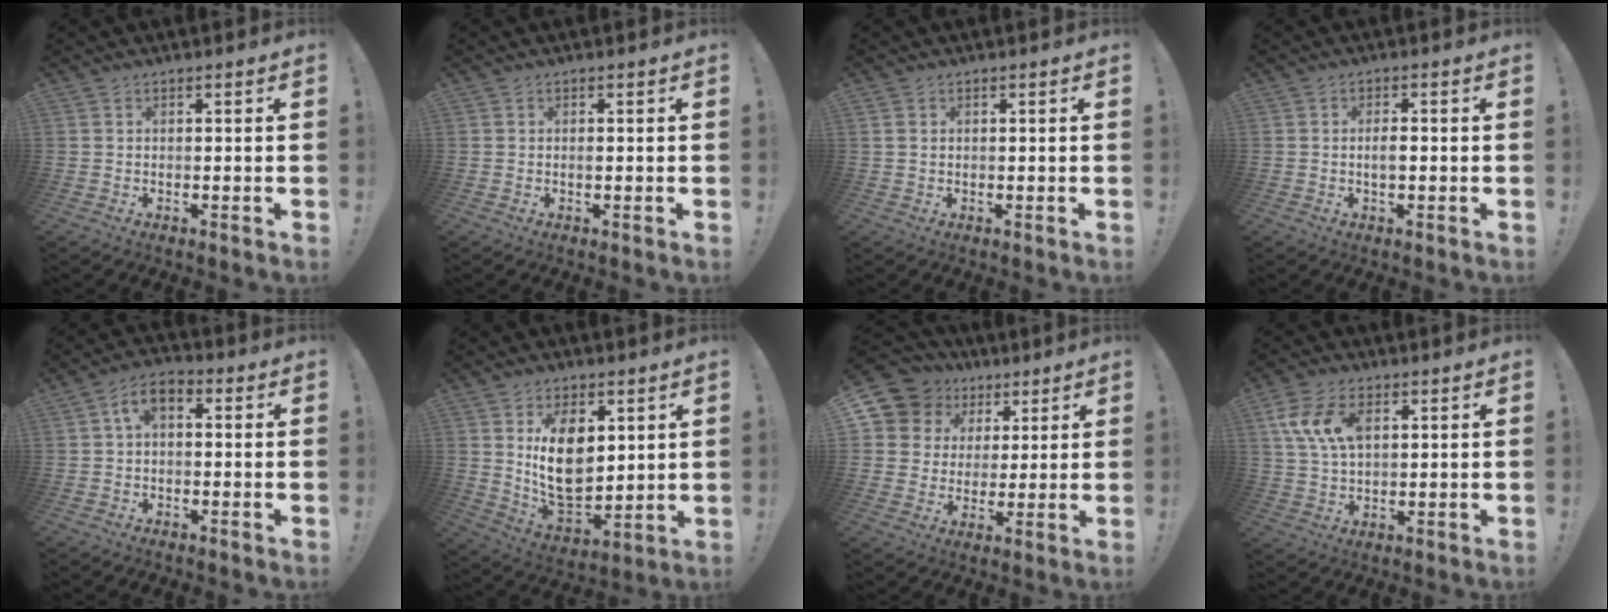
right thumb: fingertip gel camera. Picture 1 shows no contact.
{"total": 0.0}
{"total": 1.1, "force": [0.5, 0.9, 0.6], "torque": [-0.018, 0.006, 0.010]}
{"total": 2.8, "force": [-0.5, 1.1, 2.5], "torque": [-0.041, 0.005, -0.012]}
{"total": 5.3, "force": [0.5, 3.0, 4.3], "torque": [-0.072, 0.006, 0.012]}
{"total": 15.6, "force": [4.4, 10.2, 11.0], "torque": [-0.179, -0.035, 0.083]}
{"total": 10.9, "force": [5.4, 9.1, 3.0], "torque": [-0.051, -0.034, 0.113]}
{"total": 11.0, "force": [3.8, 6.6, 7.9], "torque": [-0.164, 0.003, 0.070]}